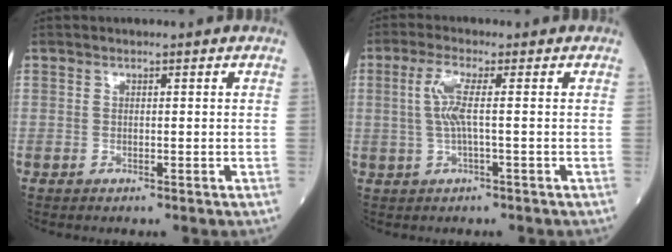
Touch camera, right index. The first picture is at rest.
{"total": 4.2, "force": [0.4, 0.2, 4.2], "torque": [-0.097, 0.007, 0.007]}